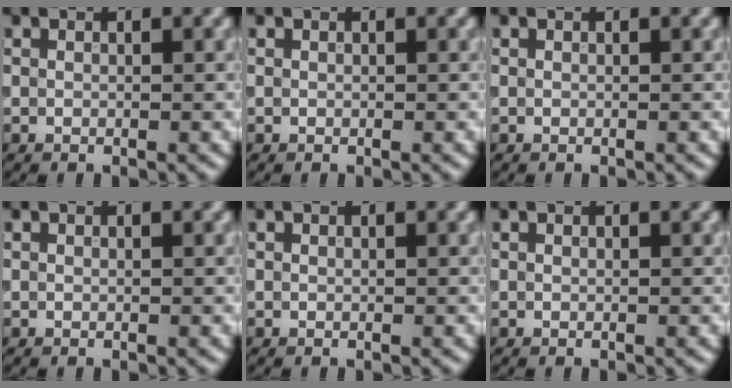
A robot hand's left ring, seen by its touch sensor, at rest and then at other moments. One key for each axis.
{"total": 0.0}
{"total": 0.0}
{"total": 0.0}
{"total": 0.0}
{"total": 0.0}